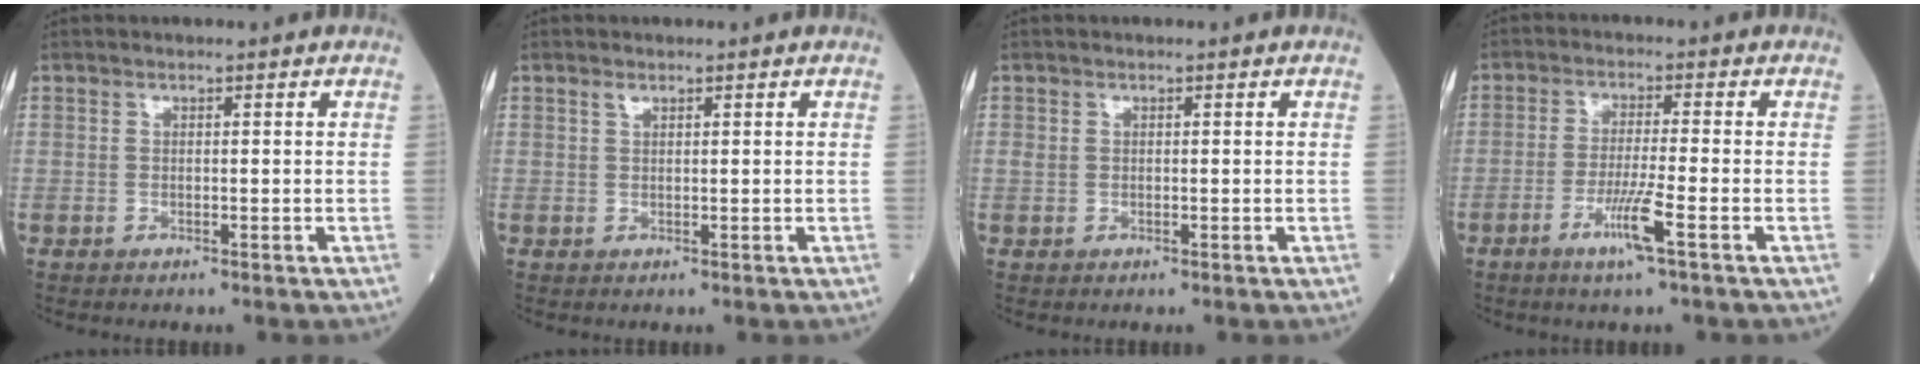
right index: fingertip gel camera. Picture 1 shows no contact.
{"total": 0.7, "force": [0.6, 0.3, 0.4], "torque": [-0.011, 0.003, 0.011]}
{"total": 0.7, "force": [0.1, 0.6, 0.3], "torque": [-0.006, 0.007, 0.003]}
{"total": 5.6, "force": [-2.7, -0.7, 4.8], "torque": [-0.094, -0.012, -0.053]}